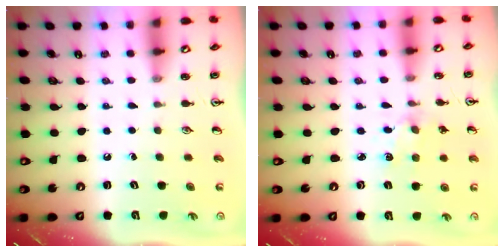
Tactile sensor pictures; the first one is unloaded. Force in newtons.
{"total": 2.7, "press": 2.7, "slide": 0.4}